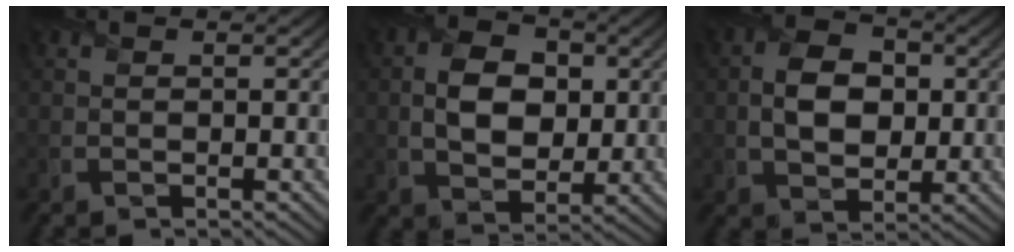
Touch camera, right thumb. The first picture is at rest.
{"total": 7.5, "force": [0.5, 5.2, 5.3], "torque": [-0.103, 0.002, 0.005]}
{"total": 6.8, "force": [0.0, 4.8, 4.8], "torque": [-0.093, 0.000, -0.003]}